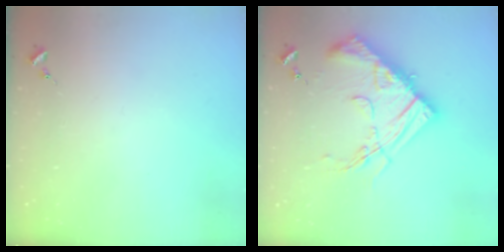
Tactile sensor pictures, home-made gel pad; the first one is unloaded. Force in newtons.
{"total": 19.9, "press": 19.8, "slide": 2.0}